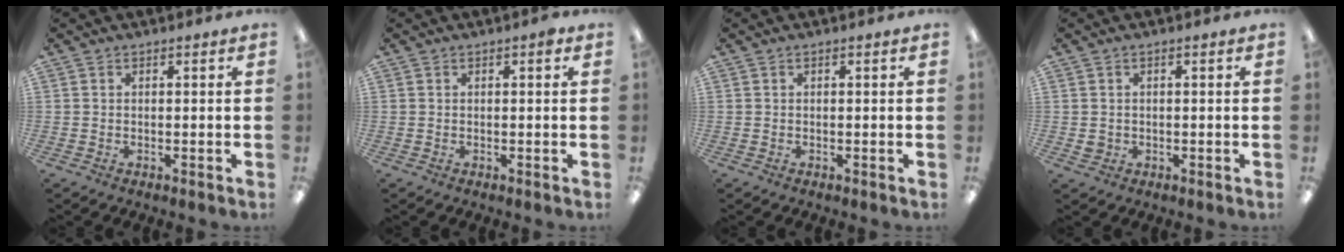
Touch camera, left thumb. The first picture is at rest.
{"total": 1.2, "force": [0.4, 0.4, 1.0], "torque": [-0.014, 0.001, 0.004]}
{"total": 0.0}
{"total": 2.2, "force": [-0.4, 2.0, 0.8], "torque": [-0.016, 0.004, -0.008]}